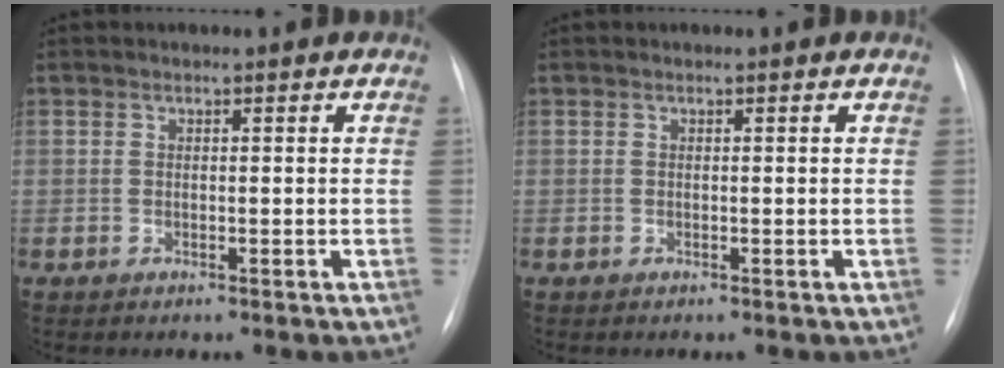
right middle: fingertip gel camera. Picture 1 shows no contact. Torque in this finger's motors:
{"motor_torque": [0.00, -0.06, 0.01, 0.01]}